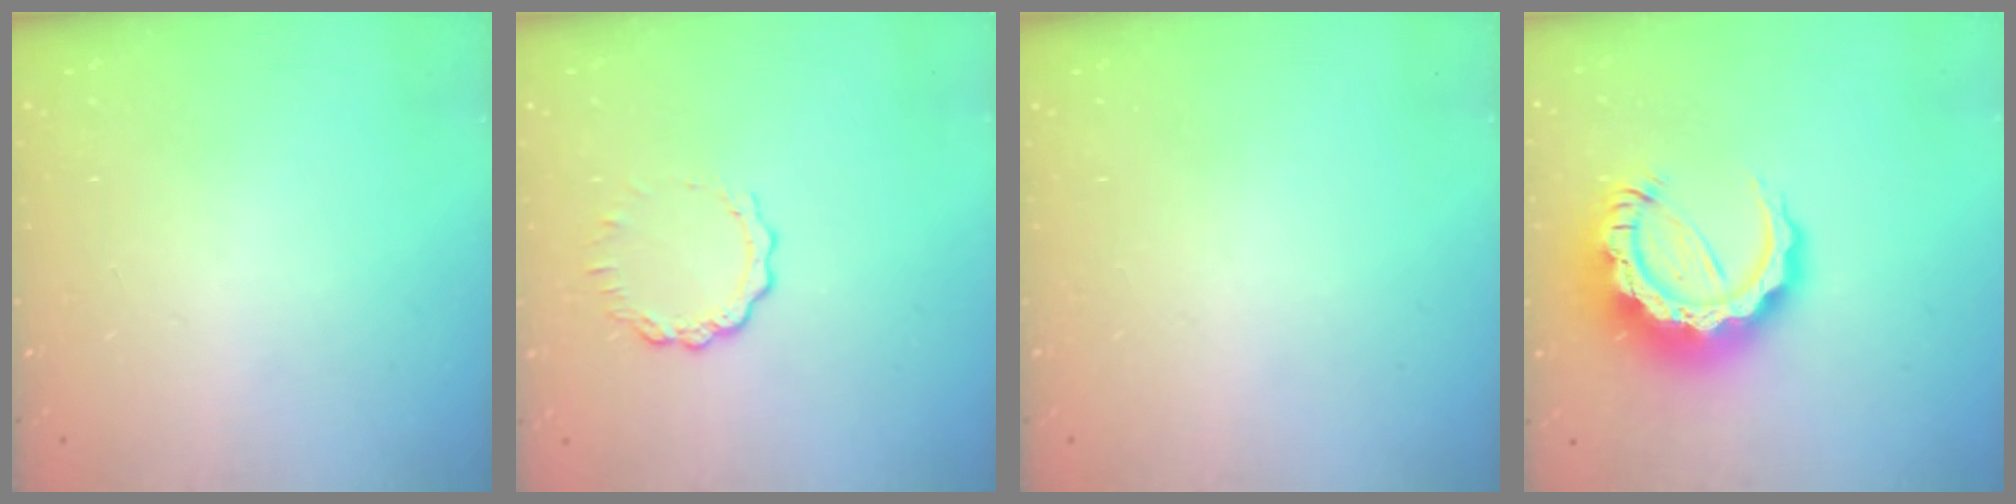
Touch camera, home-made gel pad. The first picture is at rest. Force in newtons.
{"total": 5.6, "press": 5.6, "slide": 0.6}
{"total": 0.0}
{"total": 14.2, "press": 14.1, "slide": 1.3}